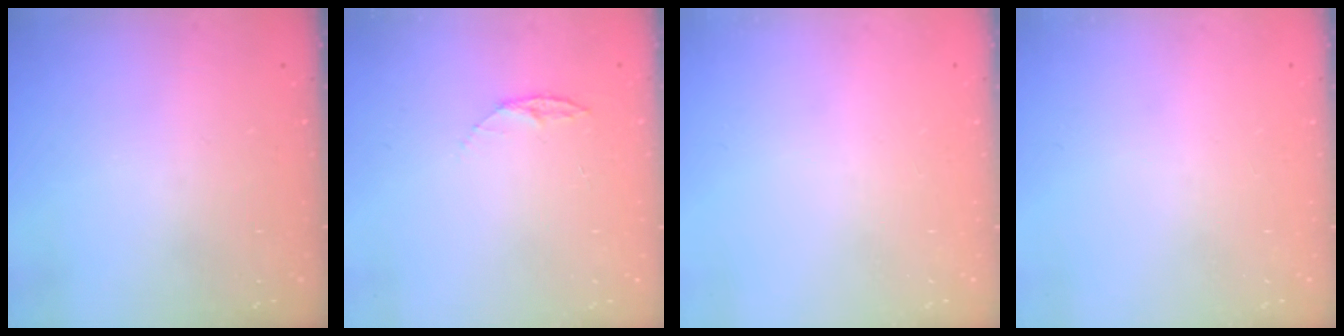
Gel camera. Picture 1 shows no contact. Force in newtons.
{"total": 4.4, "press": 4.4, "slide": 0.5}
{"total": 0.0}
{"total": 0.0}